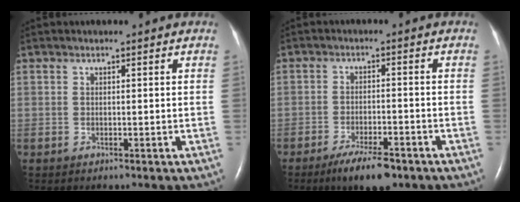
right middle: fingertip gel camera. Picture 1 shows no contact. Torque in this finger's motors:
{"motor_torque": [0.16, -0.14, 0.10, 0.02]}